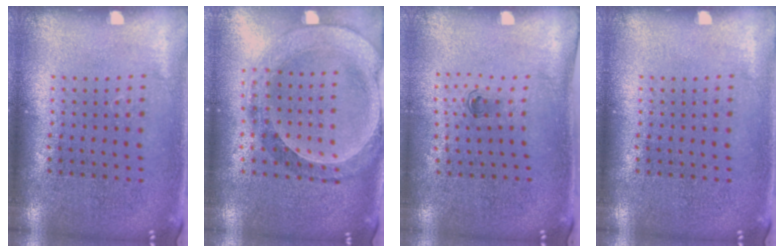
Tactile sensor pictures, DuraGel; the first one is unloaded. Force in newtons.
{"total": 1.4, "press": 1.4, "slide": 0.3}
{"total": 0.6, "press": 0.3, "slide": 0.5}
{"total": 0.0}